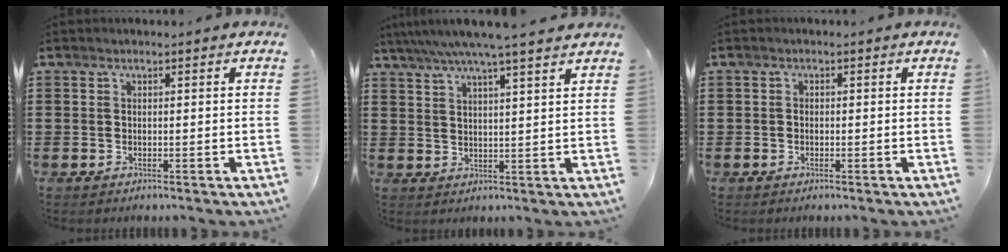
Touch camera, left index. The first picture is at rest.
{"total": 5.8, "force": [4.8, -0.3, 3.3], "torque": [-0.078, -0.017, 0.082]}
{"total": 0.7, "force": [-0.5, 0.5, 0.1], "torque": [-0.004, 0.000, -0.011]}